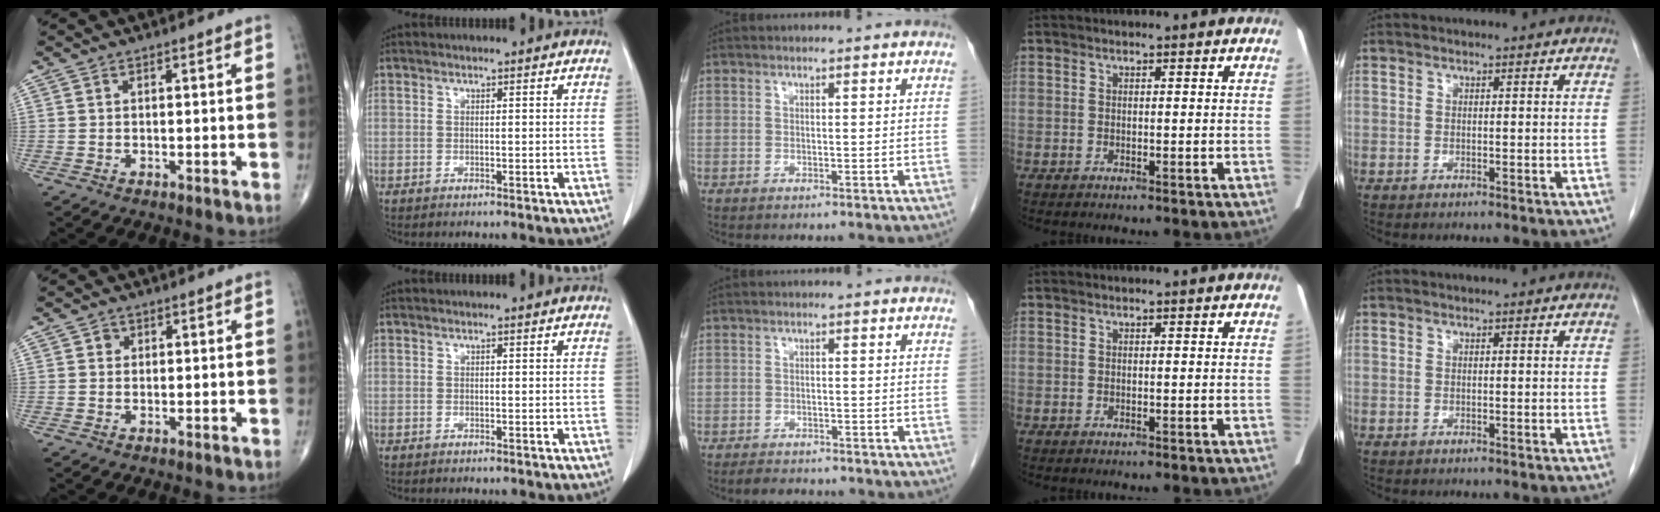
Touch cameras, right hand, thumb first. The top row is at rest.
{"thumb": {"total": 1.2, "force": [0.3, 1.1, 0.3], "torque": [0.003, 0.001, 0.001]}, "middle": {"total": 2.9, "force": [-2.6, 1.0, 0.8], "torque": [-0.020, -0.005, -0.038]}}